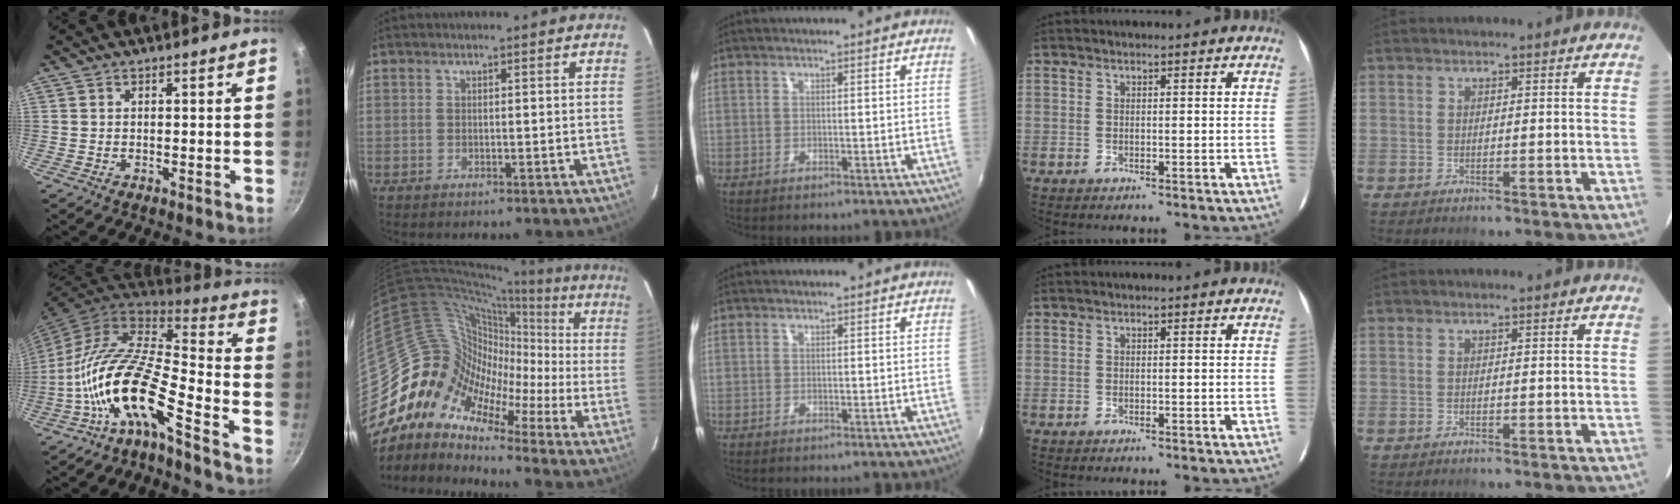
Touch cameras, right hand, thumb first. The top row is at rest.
{"thumb": {"total": 16.6, "force": [-7.8, 5.2, 13.7], "torque": [-0.253, 0.067, -0.168]}, "index": {"total": 10.7, "force": [-4.8, 8.6, 4.4], "torque": [-0.062, 0.020, -0.121]}}